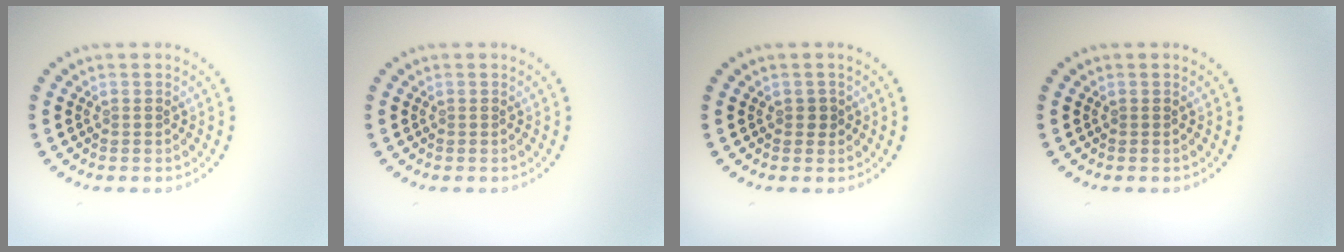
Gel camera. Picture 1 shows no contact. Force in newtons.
{"total": 0.0}
{"total": 0.8, "press": 0.8, "slide": 0.3}
{"total": 0.0}